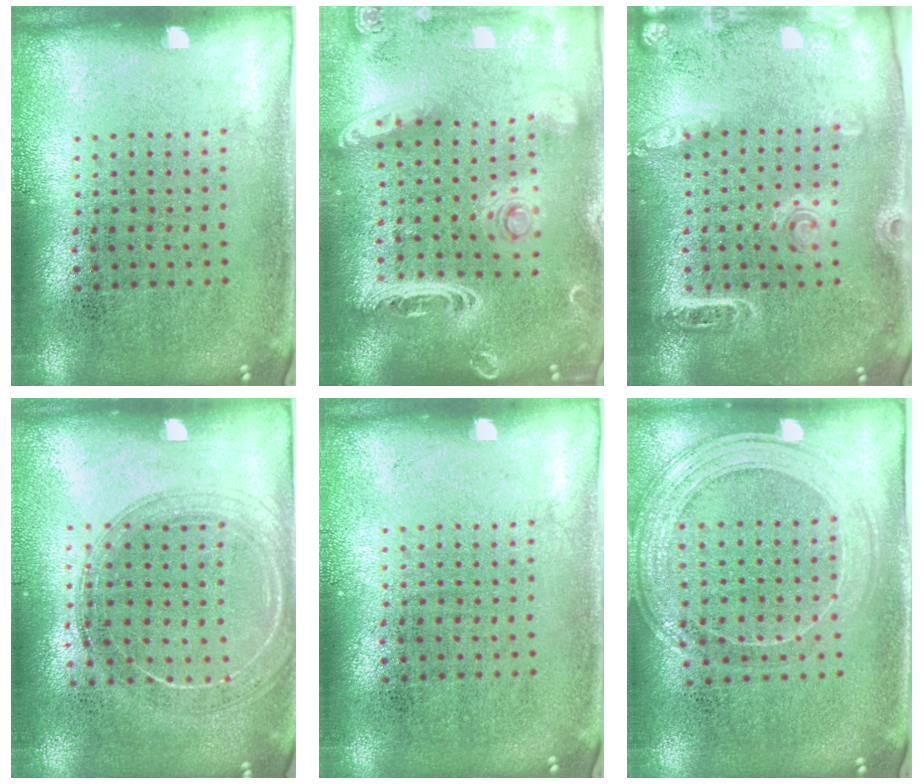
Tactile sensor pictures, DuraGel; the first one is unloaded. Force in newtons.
{"total": 3.2, "press": 2.7, "slide": 1.8}
{"total": 1.8, "press": 1.7, "slide": 0.4}
{"total": 1.6, "press": 1.6, "slide": 0.4}
{"total": 0.0}
{"total": 1.5, "press": 1.4, "slide": 0.3}